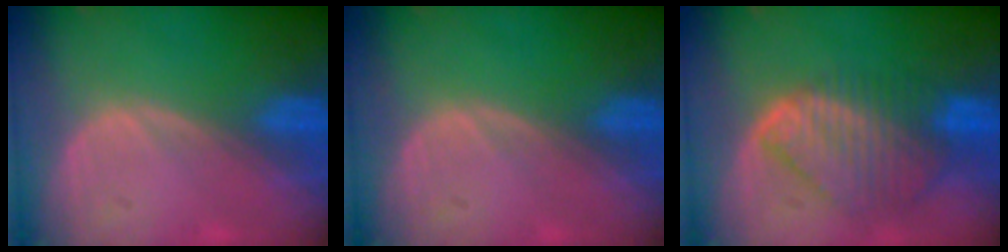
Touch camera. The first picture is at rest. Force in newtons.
{"total": 0.0}
{"total": 9.2, "press": 7.9, "slide": 4.6}